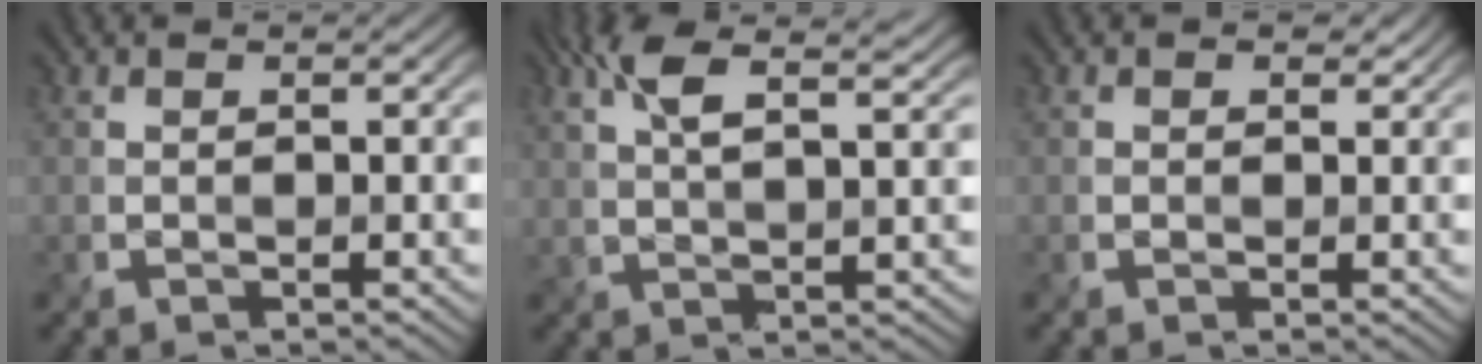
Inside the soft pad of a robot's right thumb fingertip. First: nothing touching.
{"total": 7.2, "force": [3.7, 1.9, 5.8], "torque": [-0.127, 0.013, 0.072]}
{"total": 1.4, "force": [0.8, 1.1, 0.4], "torque": [-0.012, -0.003, 0.010]}